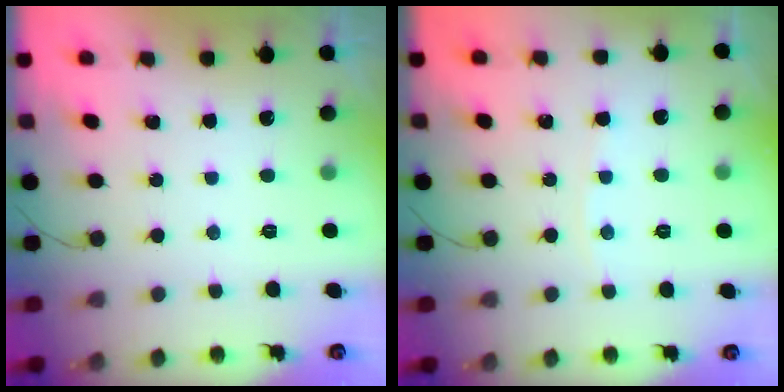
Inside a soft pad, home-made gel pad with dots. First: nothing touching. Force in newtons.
{"total": 2.0, "press": 2.0, "slide": 0.4}